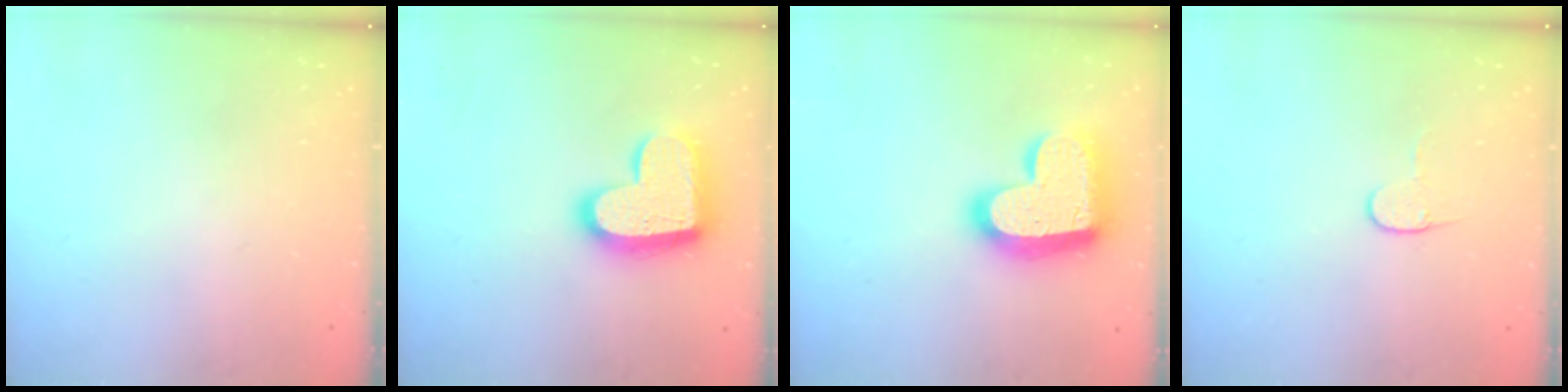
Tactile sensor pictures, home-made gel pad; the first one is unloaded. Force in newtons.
{"total": 17.2, "press": 17.1, "slide": 1.3}
{"total": 20.2, "press": 20.1, "slide": 1.3}
{"total": 4.3, "press": 4.3, "slide": 0.4}